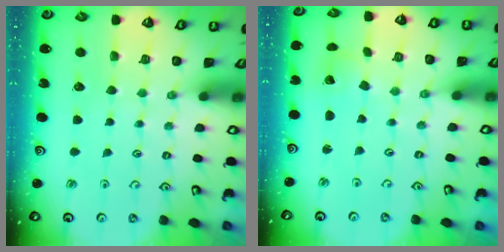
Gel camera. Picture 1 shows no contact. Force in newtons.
{"total": 2.7, "press": 2.7, "slide": 0.2}